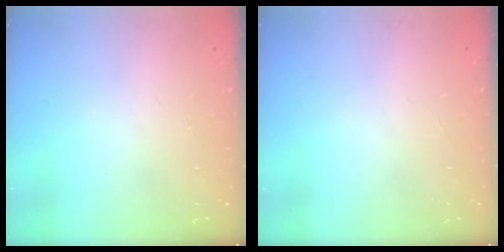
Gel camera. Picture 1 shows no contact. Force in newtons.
{"total": 0.0}